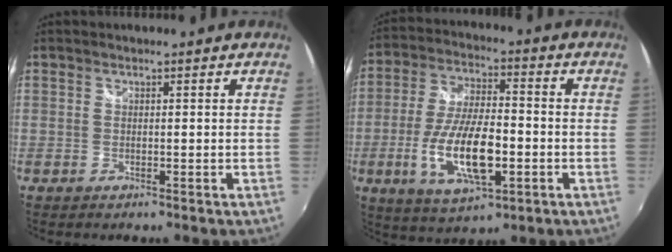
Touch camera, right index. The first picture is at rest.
{"total": 15.5, "force": [-4.3, 5.7, 13.8], "torque": [-0.279, -0.011, -0.074]}